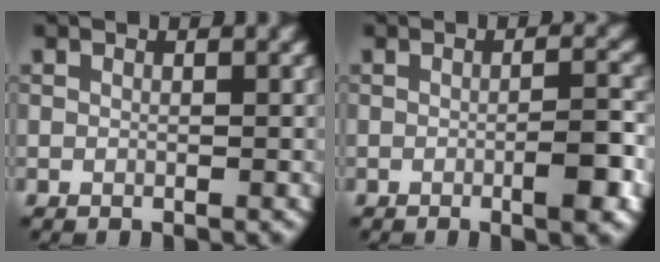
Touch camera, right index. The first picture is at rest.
{"total": 3.5, "force": [-1.1, 0.6, 3.3], "torque": [-0.045, 0.005, -0.019]}